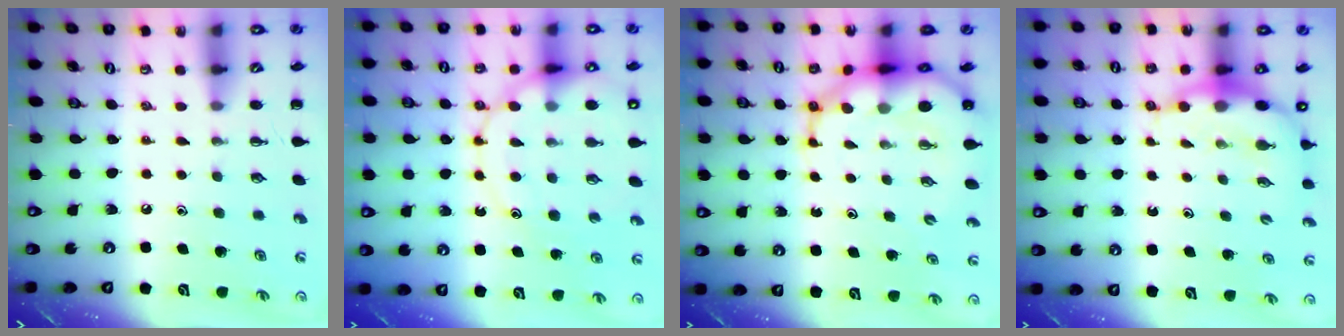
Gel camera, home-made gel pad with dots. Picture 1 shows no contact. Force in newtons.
{"total": 16.6, "press": 16.4, "slide": 2.8}
{"total": 11.5, "press": 11.0, "slide": 3.3}
{"total": 7.1, "press": 6.9, "slide": 1.7}